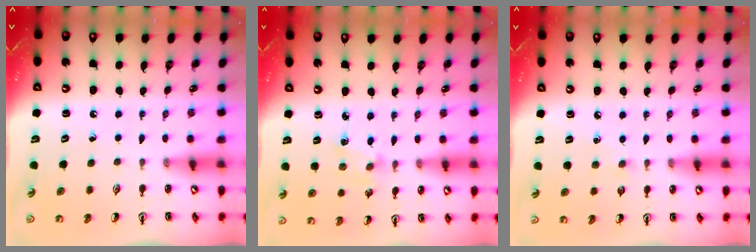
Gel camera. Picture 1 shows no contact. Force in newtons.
{"total": 1.8, "press": 1.7, "slide": 0.3}
{"total": 2.9, "press": 2.9, "slide": 0.4}